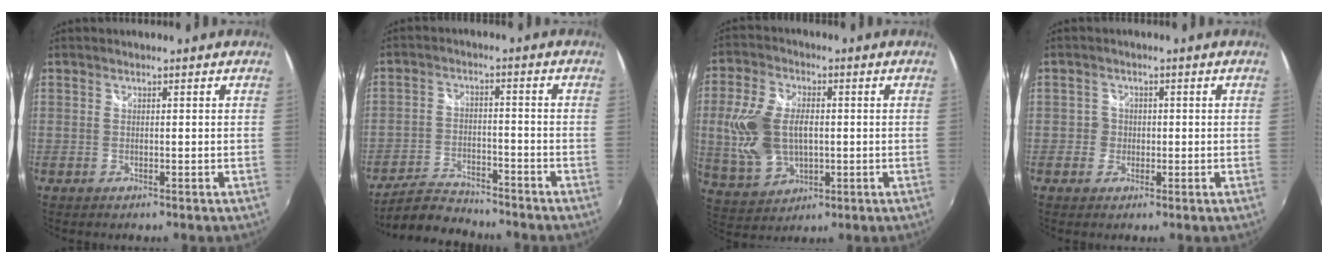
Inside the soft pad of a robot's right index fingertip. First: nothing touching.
{"total": 9.0, "force": [-8.2, 2.8, 2.6], "torque": [-0.083, -0.001, -0.139]}
{"total": 13.6, "force": [0.2, 8.7, 10.4], "torque": [-0.225, 0.005, 0.017]}
{"total": 2.4, "force": [-0.6, 2.3, 0.2], "torque": [-0.003, 0.004, -0.013]}